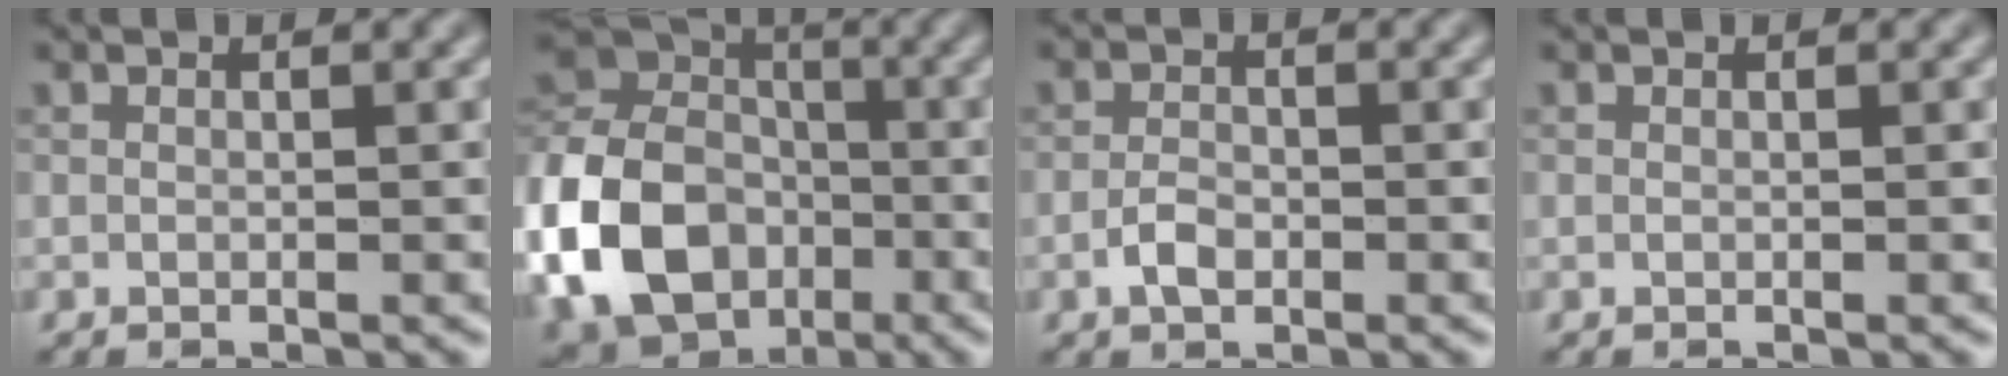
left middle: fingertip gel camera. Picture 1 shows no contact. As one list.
[{"total": 13.5, "force": [-4.4, 10.4, 7.3], "torque": [-0.182, -0.010, -0.092]}, {"total": 1.8, "force": [-0.8, 1.1, 1.2], "torque": [-0.025, 0.005, -0.021]}, {"total": 0.0}]